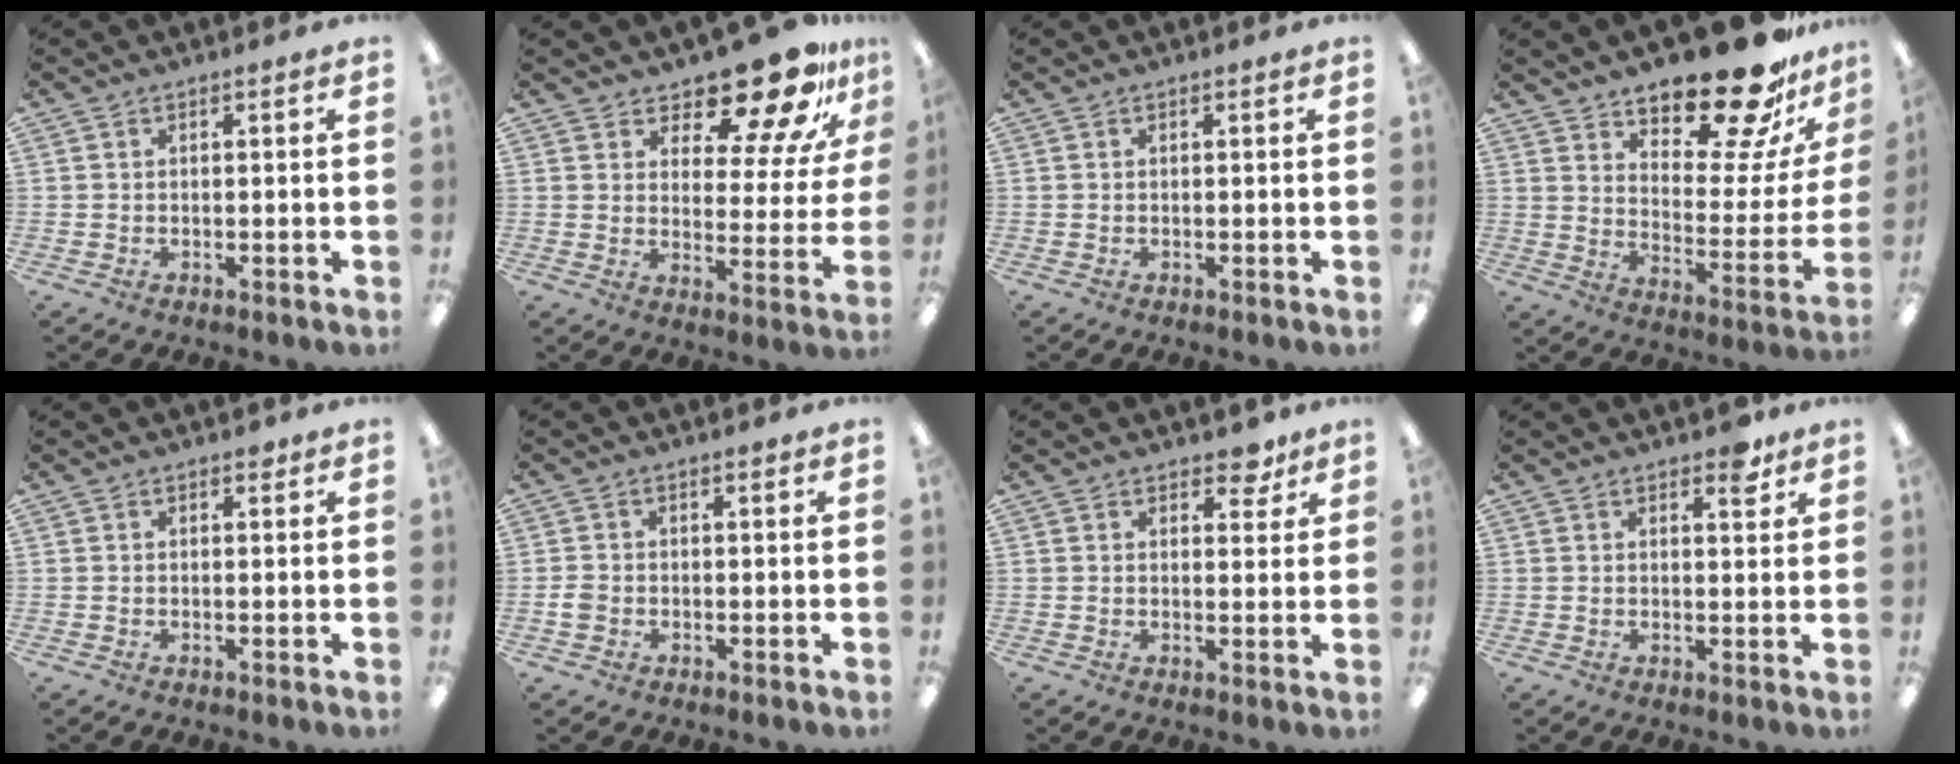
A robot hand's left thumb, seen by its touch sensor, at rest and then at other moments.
{"total": 16.6, "force": [13.8, 5.3, 7.6], "torque": [-0.111, -0.107, 0.231]}
{"total": 0.0}
{"total": 21.4, "force": [17.6, 6.9, 10.1], "torque": [-0.135, -0.130, 0.291]}
{"total": 0.8, "force": [0.6, 0.4, 0.4], "torque": [0.000, -0.001, 0.008]}
{"total": 2.1, "force": [-0.5, 1.7, 1.0], "torque": [-0.017, 0.004, -0.010]}
{"total": 4.4, "force": [3.2, 2.3, 1.8], "torque": [-0.003, -0.016, 0.052]}
{"total": 4.3, "force": [2.9, 1.9, 2.6], "torque": [-0.016, -0.014, 0.044]}